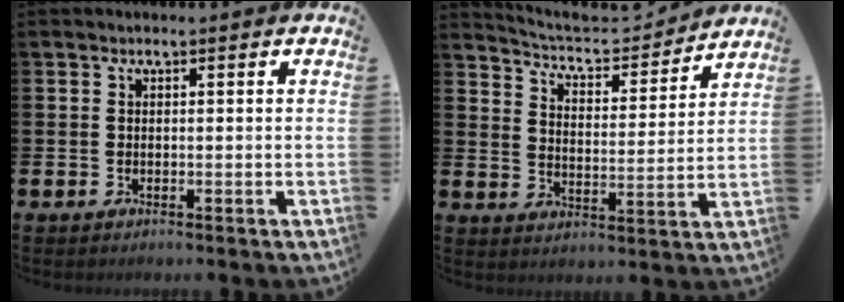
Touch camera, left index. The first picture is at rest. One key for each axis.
{"total": 5.8, "fx": 5.6, "fy": 1.3, "fz": 0.9, "tx": -0.045, "ty": -0.043, "tz": 0.091}